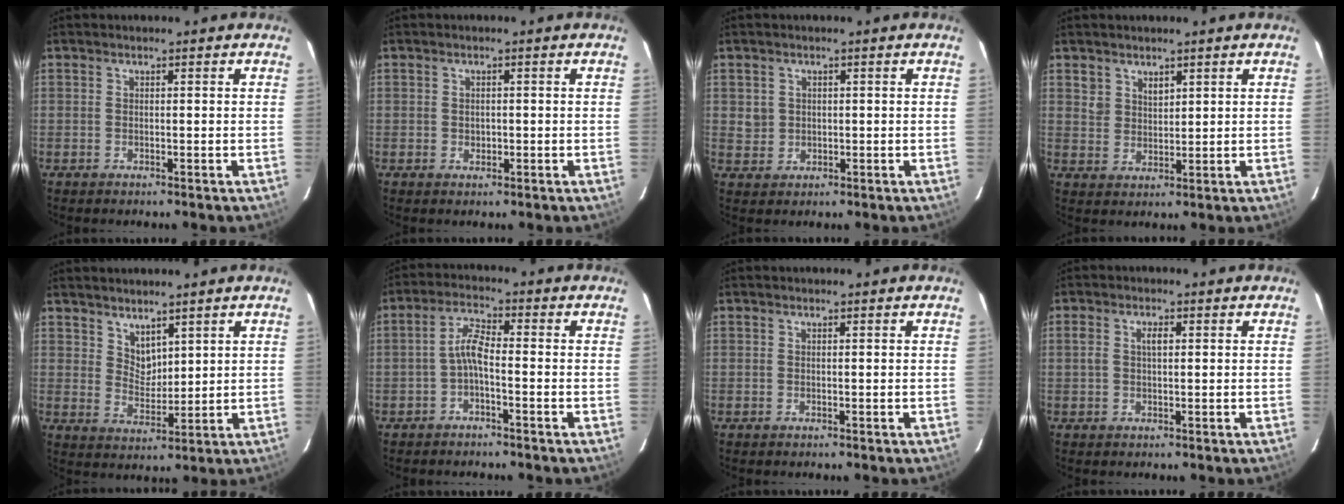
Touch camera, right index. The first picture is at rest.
{"total": 1.5, "force": [-0.2, 1.3, 0.7], "torque": [-0.008, 0.001, -0.002]}
{"total": 3.0, "force": [0.5, 3.0, 0.6], "torque": [-0.009, 0.007, 0.011]}
{"total": 3.8, "force": [2.5, 2.7, 0.9], "torque": [-0.009, 0.005, 0.049]}
{"total": 4.8, "force": [3.7, 2.6, 1.6], "torque": [-0.018, -0.004, 0.074]}
{"total": 3.9, "force": [-1.7, 1.0, 3.3], "torque": [-0.075, 0.012, -0.036]}
{"total": 0.0}
{"total": 2.6, "force": [0.4, 1.3, 2.2], "torque": [-0.041, 0.006, 0.008]}